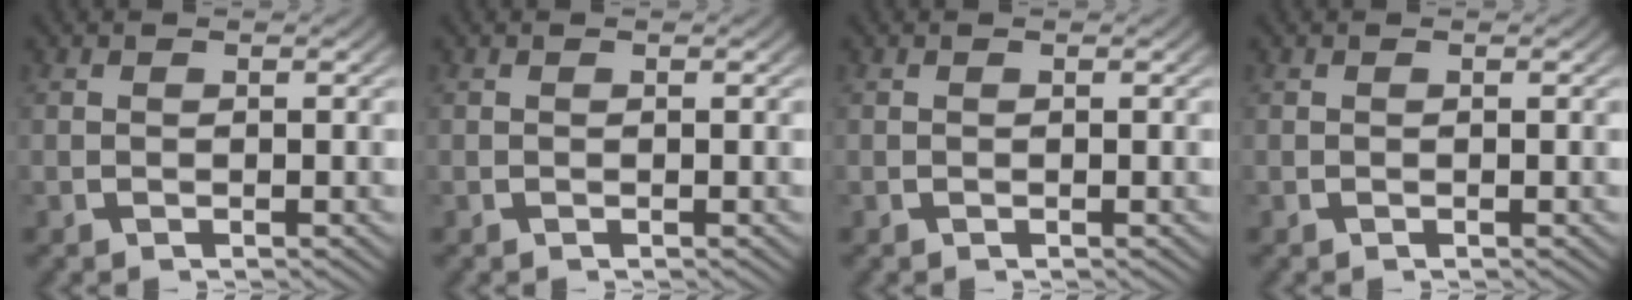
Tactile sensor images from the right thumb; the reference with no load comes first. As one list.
[{"total": 0.0}, {"total": 0.0}, {"total": 0.0}]